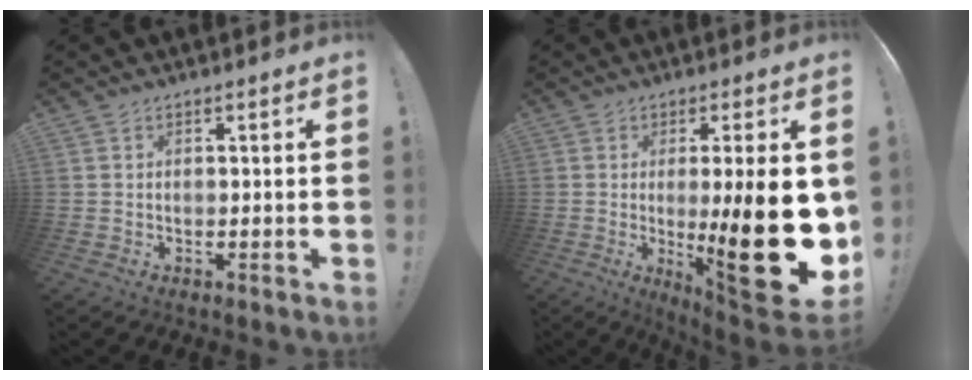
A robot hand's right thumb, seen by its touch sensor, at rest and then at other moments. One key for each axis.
{"total": 24.0, "fx": -1.9, "fy": 5.5, "fz": 23.2, "tx": -0.336, "ty": -0.029, "tz": -0.019}